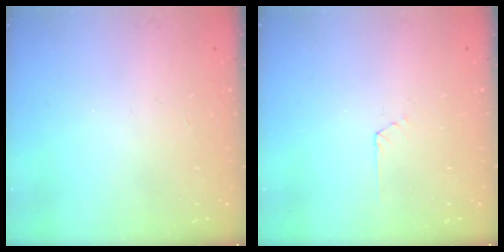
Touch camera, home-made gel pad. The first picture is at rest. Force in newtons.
{"total": 2.2, "press": 2.2, "slide": 0.3}